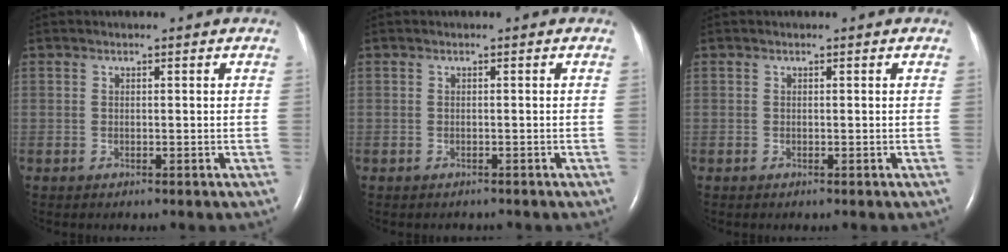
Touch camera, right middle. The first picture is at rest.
{"total": 0.8, "force": [-0.7, 0.3, 0.0], "torque": [-0.007, -0.001, -0.010]}
{"total": 0.0}